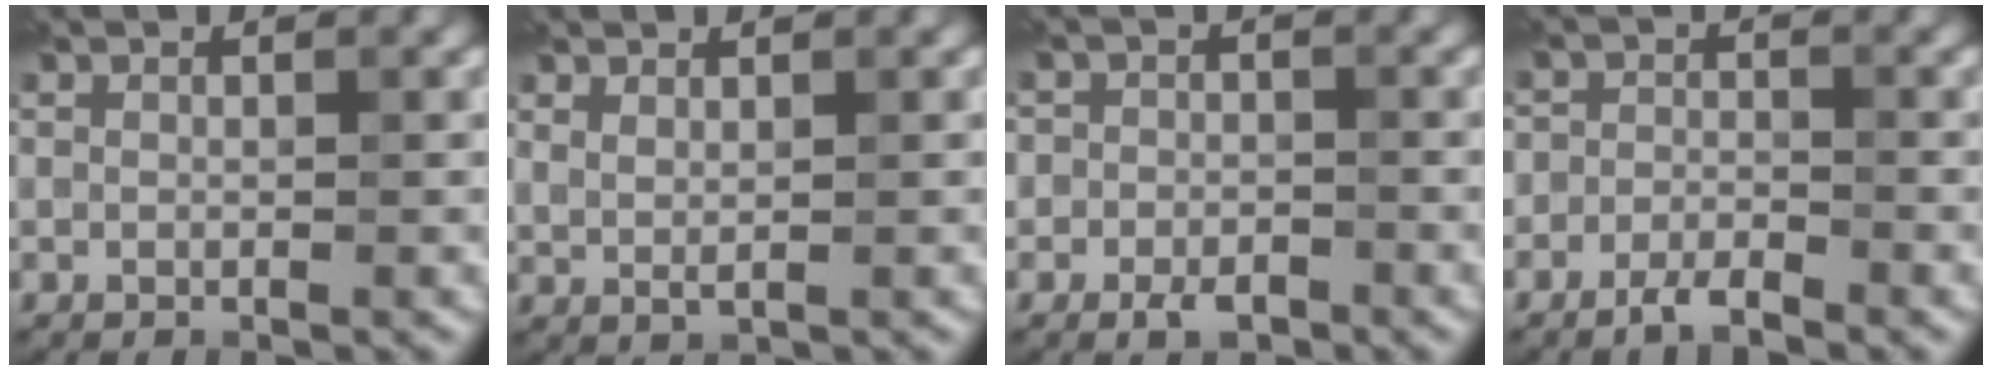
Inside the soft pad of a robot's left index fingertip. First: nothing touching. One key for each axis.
{"total": 1.3, "fx": 0.9, "fy": 0.4, "fz": 0.9, "tx": -0.021, "ty": -0.007, "tz": 0.022}
{"total": 2.7, "fx": -1.5, "fy": 1.9, "fz": 1.2, "tx": -0.014, "ty": -0.004, "tz": -0.034}
{"total": 2.2, "fx": -1.8, "fy": 0.8, "fz": 1.0, "tx": -0.017, "ty": 0.002, "tz": -0.038}